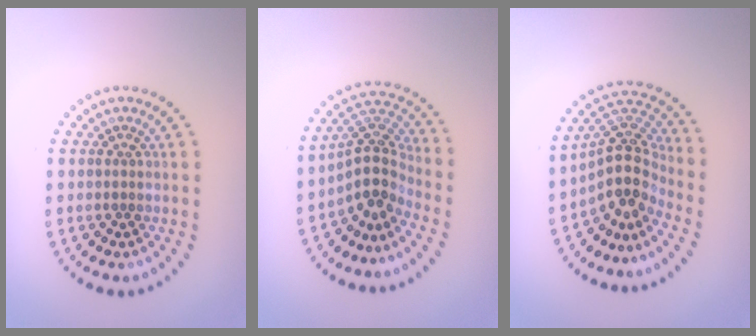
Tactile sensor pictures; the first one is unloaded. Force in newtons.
{"total": 4.1, "press": 2.9, "slide": 2.9}
{"total": 4.6, "press": 3.5, "slide": 3.0}